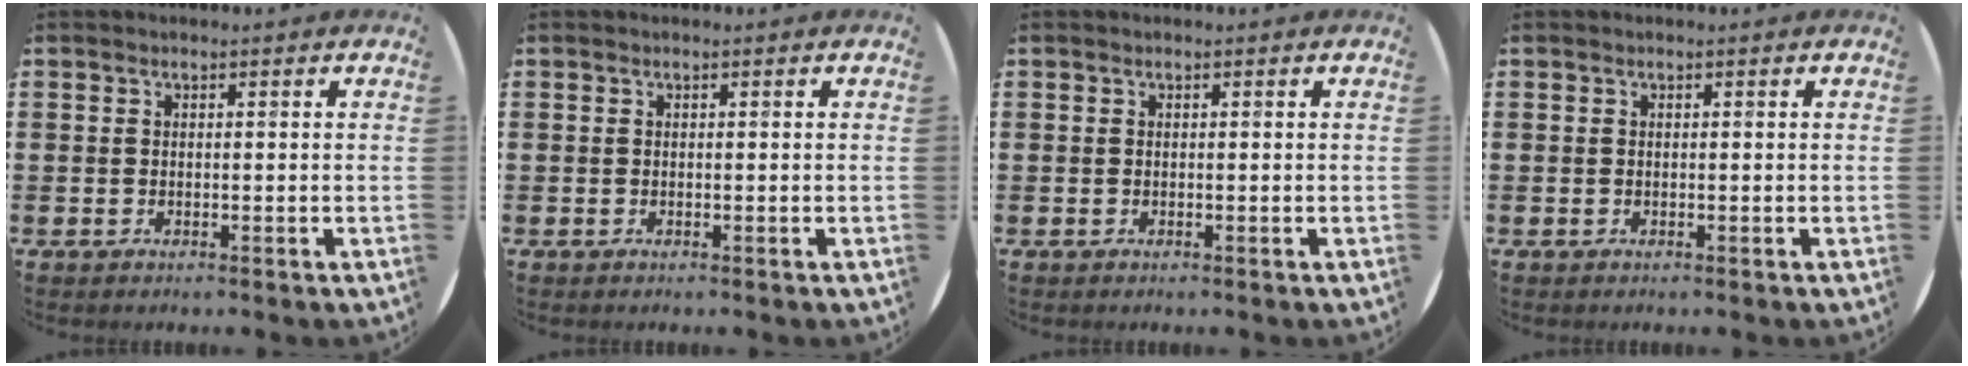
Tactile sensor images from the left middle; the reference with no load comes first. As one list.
[{"total": 0.0}, {"total": 0.0}, {"total": 0.0}]